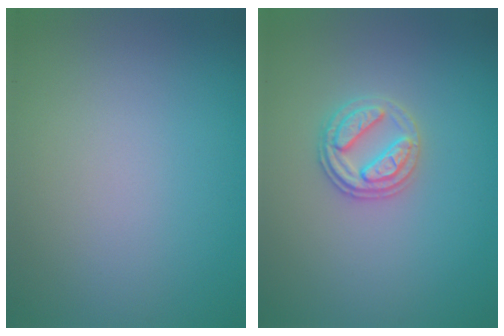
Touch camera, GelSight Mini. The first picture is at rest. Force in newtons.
{"total": 2.6, "press": 2.6, "slide": 0.6}